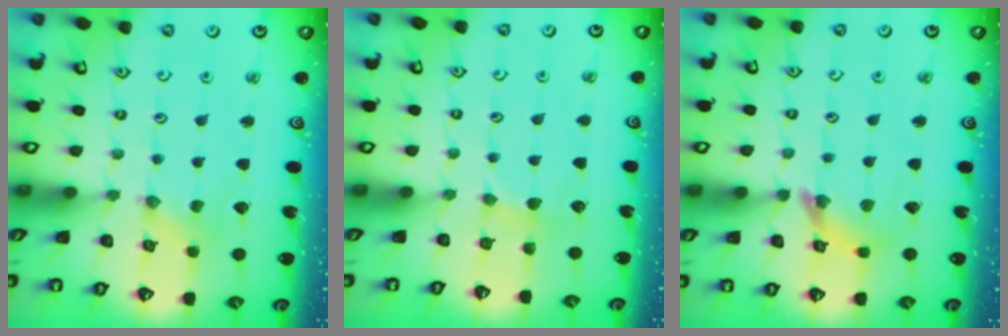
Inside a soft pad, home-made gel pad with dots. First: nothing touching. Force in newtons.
{"total": 3.3, "press": 3.3, "slide": 0.5}
{"total": 6.8, "press": 6.8, "slide": 0.6}